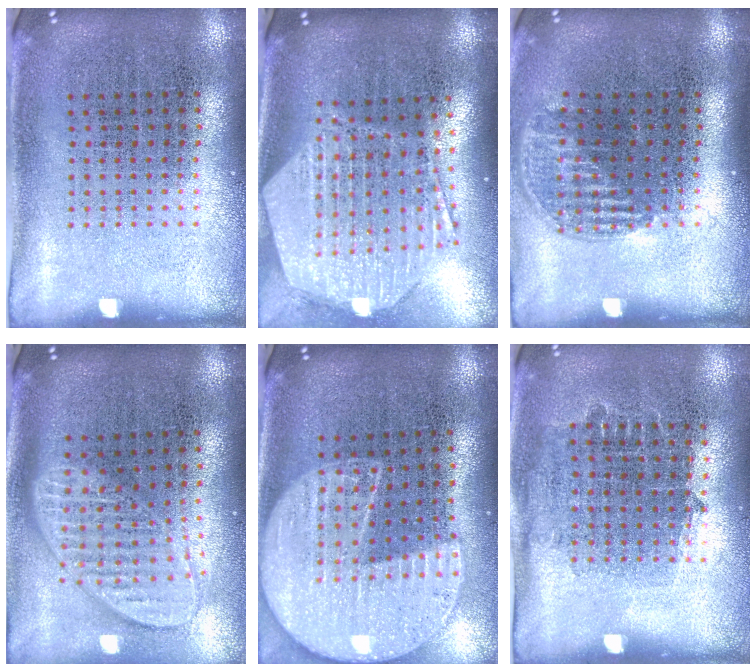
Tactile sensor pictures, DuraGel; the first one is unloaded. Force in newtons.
{"total": 3.1, "press": 2.4, "slide": 1.9}
{"total": 1.2, "press": 1.0, "slide": 0.6}
{"total": 2.0, "press": 1.5, "slide": 1.2}
{"total": 2.2, "press": 1.9, "slide": 1.1}
{"total": 0.8, "press": 0.8, "slide": 0.3}